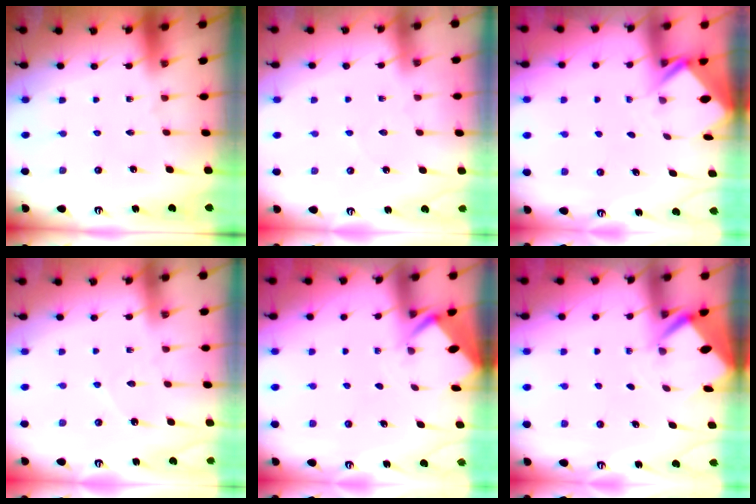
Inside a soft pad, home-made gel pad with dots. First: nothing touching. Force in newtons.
{"total": 2.6, "press": 2.6, "slide": 0.4}
{"total": 2.4, "press": 2.4, "slide": 0.1}
{"total": 3.2, "press": 3.2, "slide": 0.3}
{"total": 2.8, "press": 2.8, "slide": 0.2}
{"total": 2.8, "press": 2.8, "slide": 0.2}